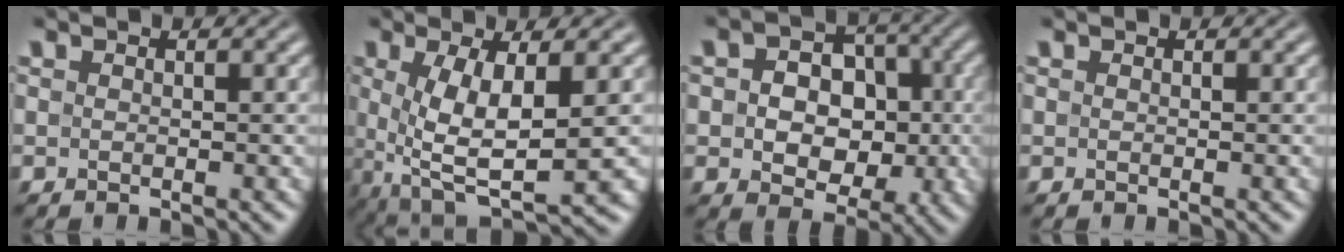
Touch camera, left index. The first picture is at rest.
{"total": 7.5, "force": [0.1, 2.6, 7.0], "torque": [-0.141, -0.011, 0.005]}
{"total": 7.8, "force": [-0.6, 6.0, 4.9], "torque": [-0.062, 0.000, -0.016]}
{"total": 0.0}